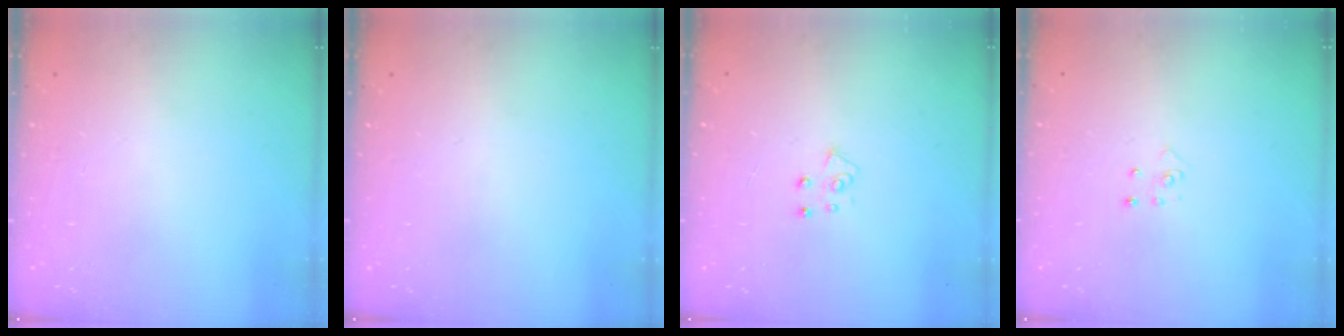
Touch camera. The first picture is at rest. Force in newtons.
{"total": 0.0}
{"total": 4.9, "press": 4.9, "slide": 0.5}
{"total": 3.4, "press": 3.4, "slide": 0.3}